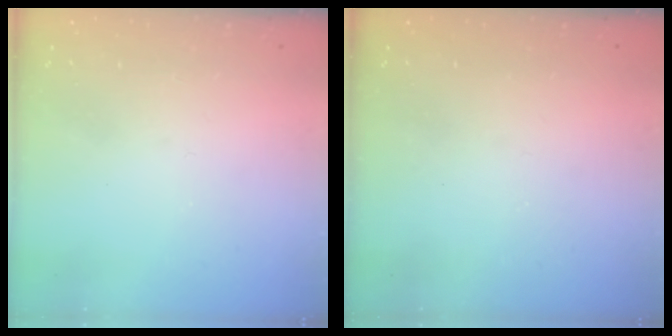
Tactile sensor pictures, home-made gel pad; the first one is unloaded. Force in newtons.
{"total": 0.0}